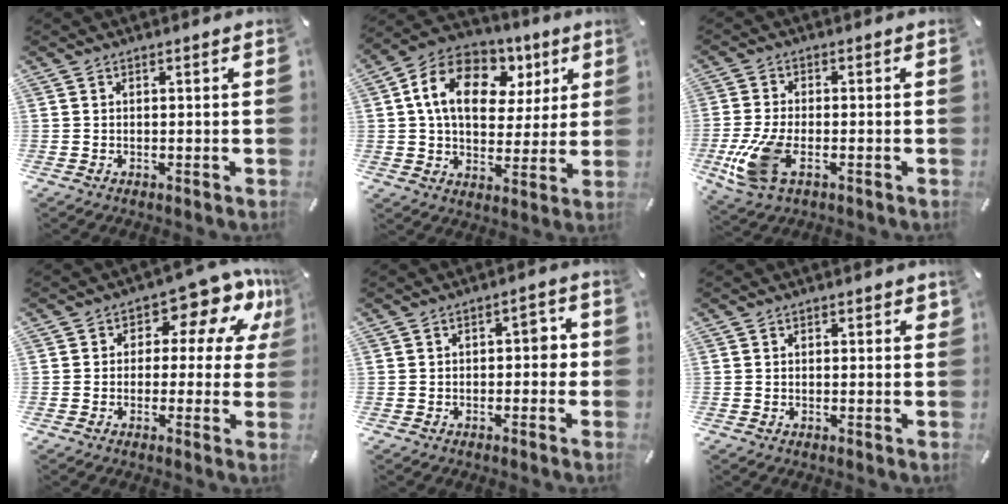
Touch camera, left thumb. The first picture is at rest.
{"total": 16.5, "force": [5.7, 12.1, 9.8], "torque": [-0.171, -0.007, 0.103]}
{"total": 11.1, "force": [-3.6, 5.6, 8.9], "torque": [-0.199, -0.009, -0.062]}
{"total": 11.3, "force": [6.3, 5.9, 7.3], "torque": [-0.097, -0.049, 0.109]}
{"total": 3.5, "force": [-0.5, 2.1, 2.7], "torque": [-0.037, 0.008, -0.018]}
{"total": 1.0, "force": [0.5, 0.7, 0.6], "torque": [-0.004, 0.001, 0.006]}